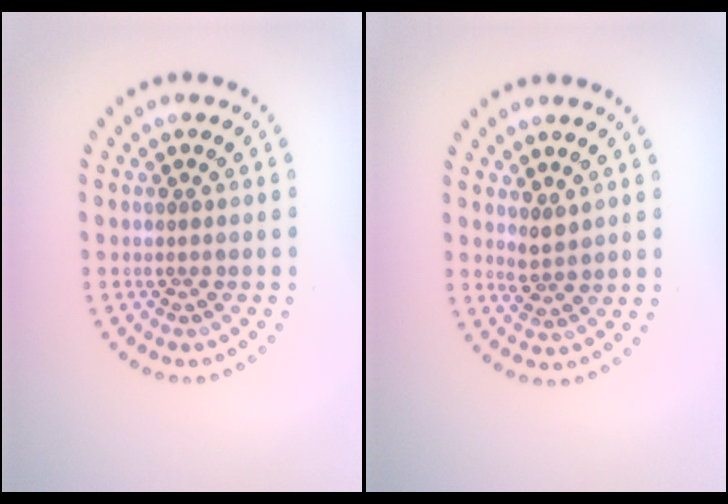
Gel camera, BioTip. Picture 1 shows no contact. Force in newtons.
{"total": 1.5, "press": 1.3, "slide": 0.7}